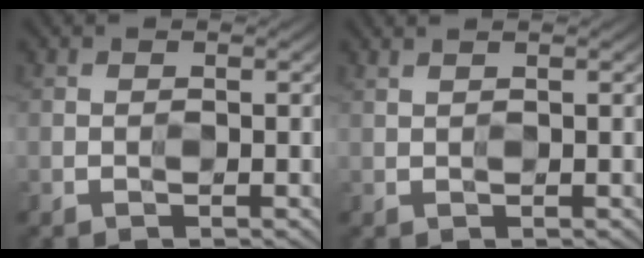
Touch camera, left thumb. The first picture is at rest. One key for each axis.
{"total": 1.0, "fx": 0.8, "fy": 0.1, "fz": 0.6, "tx": -0.012, "ty": 0.002, "tz": 0.009}